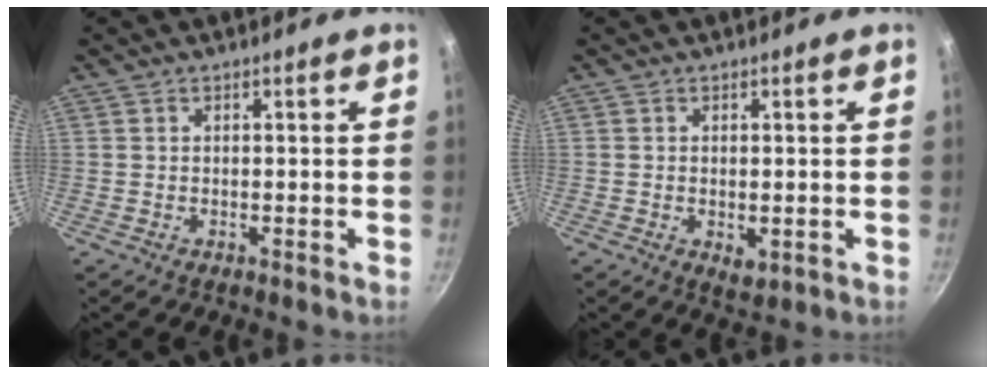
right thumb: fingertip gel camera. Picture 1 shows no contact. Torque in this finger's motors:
{"motor_torque": [-0.48, -0.19, -0.23, -0.10, -0.04]}